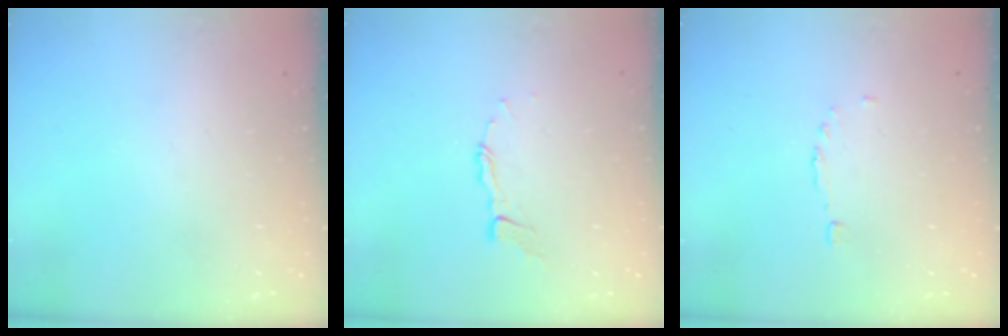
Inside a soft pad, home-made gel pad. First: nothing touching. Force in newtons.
{"total": 3.3, "press": 3.3, "slide": 0.3}
{"total": 1.1, "press": 0.8, "slide": 0.7}